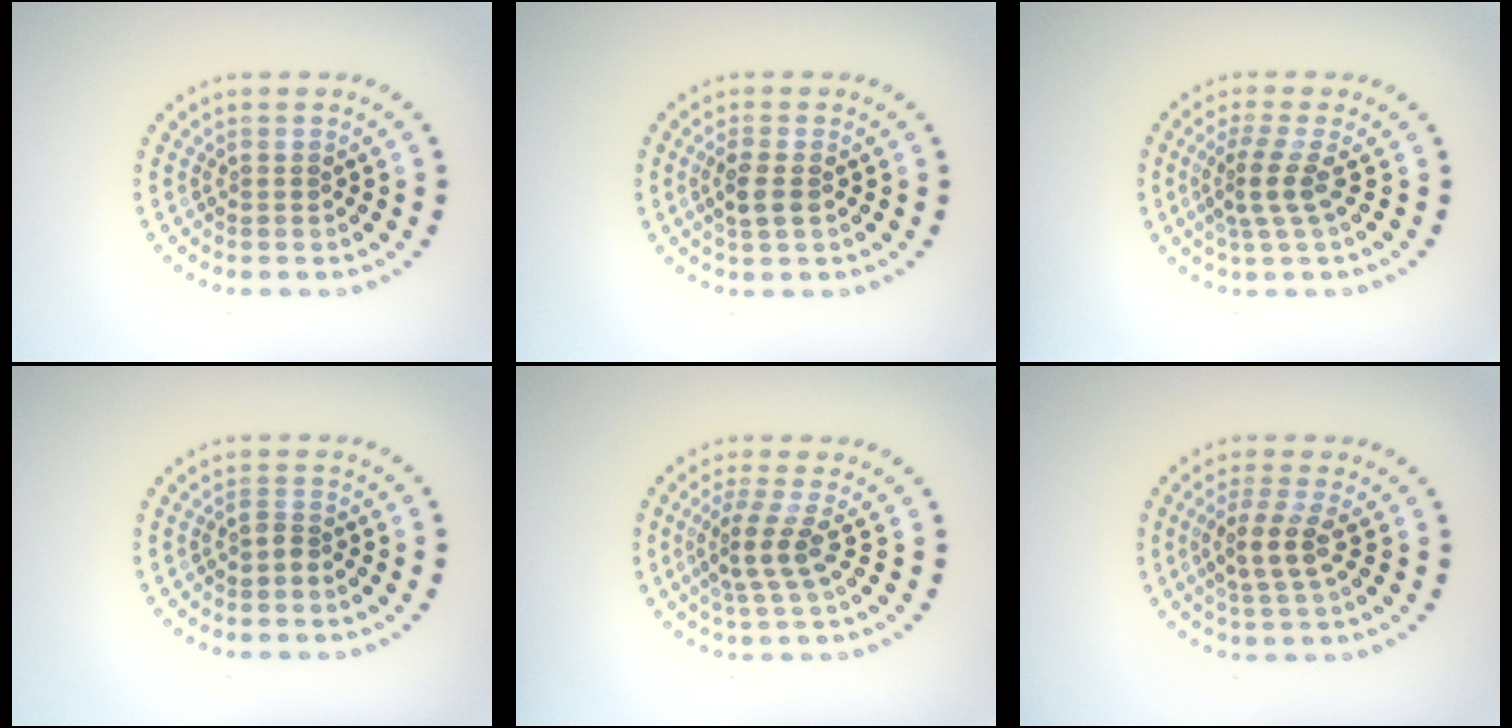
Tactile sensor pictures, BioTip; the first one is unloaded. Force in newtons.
{"total": 2.0, "press": 1.9, "slide": 0.7}
{"total": 2.8, "press": 1.9, "slide": 2.0}
{"total": 0.9, "press": 0.6, "slide": 0.7}
{"total": 3.0, "press": 2.0, "slide": 2.2}
{"total": 3.1, "press": 2.6, "slide": 1.6}